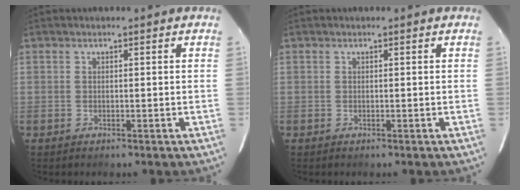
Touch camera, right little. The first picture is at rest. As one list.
[{"total": 0.0}]